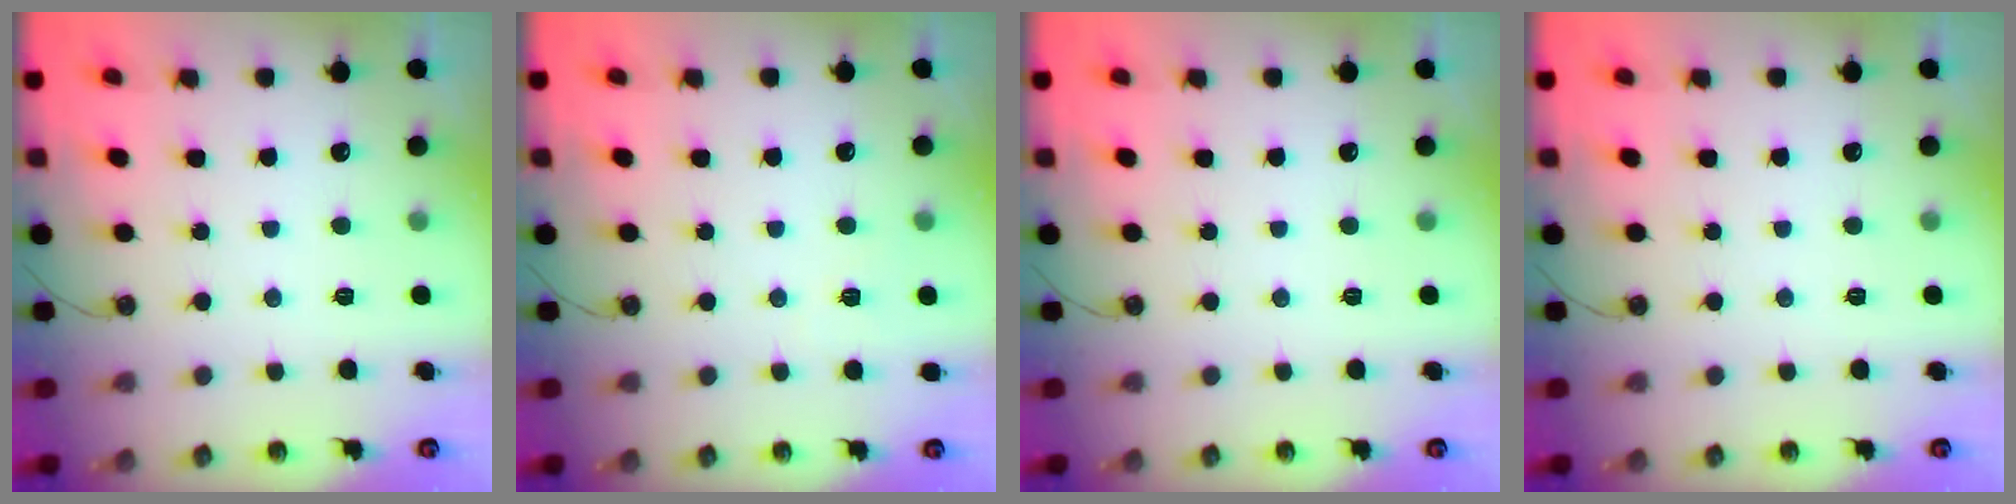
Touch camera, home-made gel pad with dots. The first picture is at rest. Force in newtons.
{"total": 2.4, "press": 2.2, "slide": 1.0}
{"total": 0.0}
{"total": 0.0}